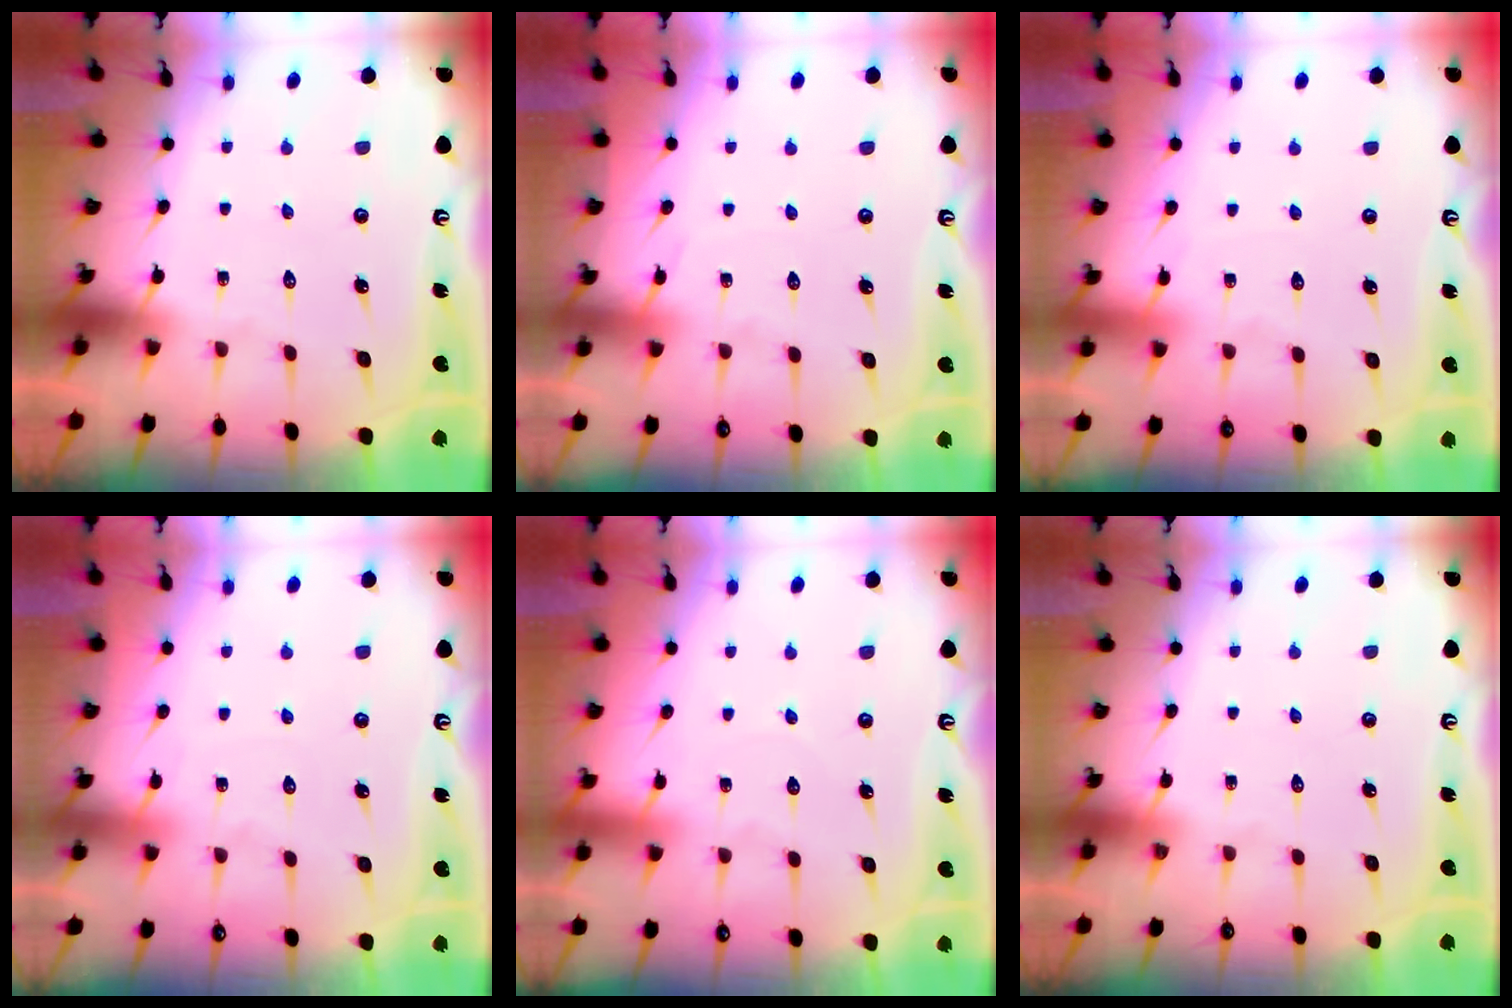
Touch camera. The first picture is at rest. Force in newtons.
{"total": 4.4, "press": 4.4, "slide": 0.6}
{"total": 1.8, "press": 1.8, "slide": 0.3}
{"total": 3.9, "press": 3.8, "slide": 0.6}
{"total": 2.1, "press": 2.1, "slide": 0.2}
{"total": 0.0}